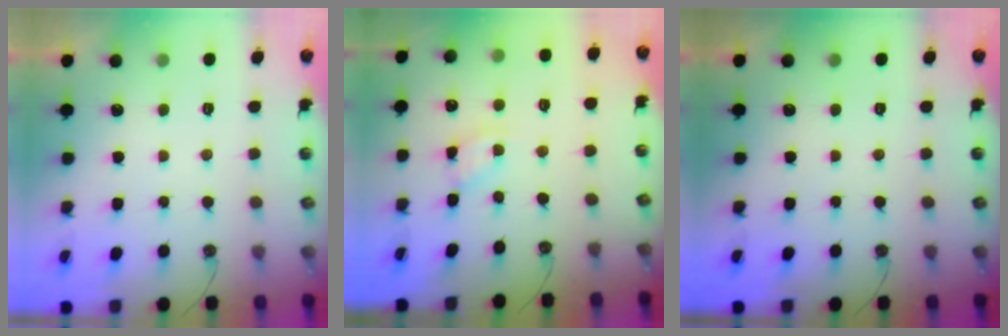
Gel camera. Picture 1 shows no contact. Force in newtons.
{"total": 4.2, "press": 4.2, "slide": 0.5}
{"total": 0.0}